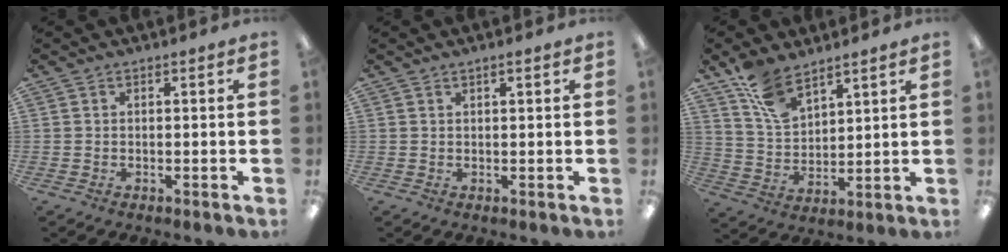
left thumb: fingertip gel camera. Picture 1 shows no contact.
{"total": 1.1, "force": [0.8, 0.2, 0.7], "torque": [-0.015, 0.000, 0.014]}
{"total": 10.2, "force": [7.7, 4.5, 4.8], "torque": [-0.100, -0.031, 0.146]}